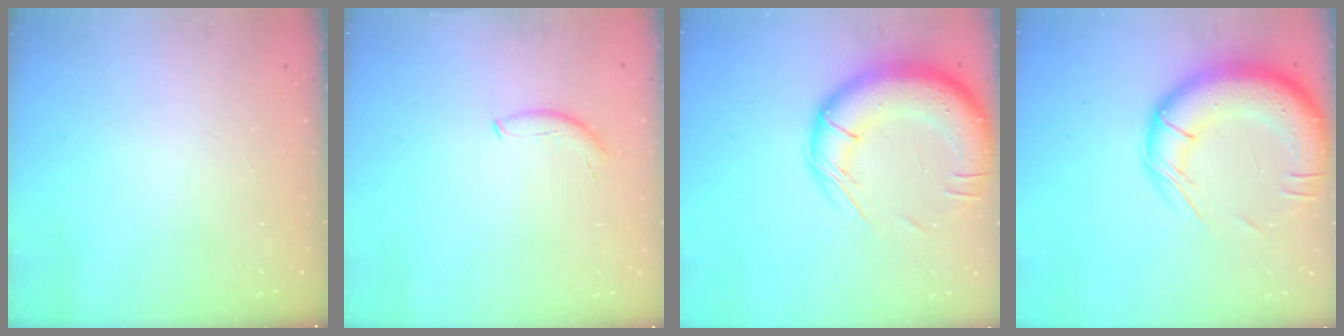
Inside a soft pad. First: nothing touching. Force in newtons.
{"total": 6.6, "press": 6.6, "slide": 0.6}
{"total": 21.5, "press": 20.8, "slide": 5.3}
{"total": 21.5, "press": 20.8, "slide": 5.3}